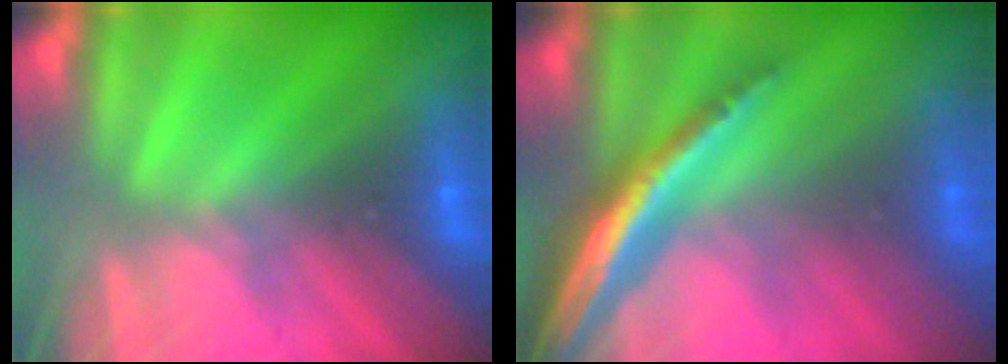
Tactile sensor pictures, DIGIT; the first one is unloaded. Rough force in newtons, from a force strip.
{"total": 1.8}